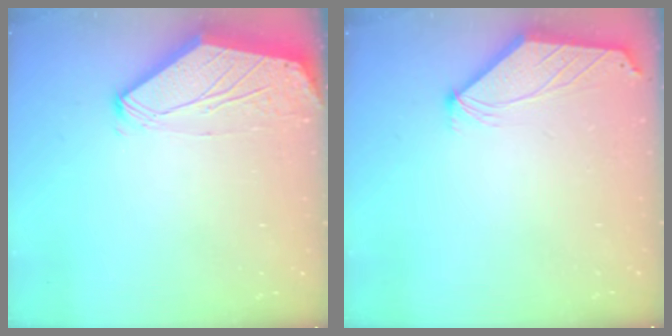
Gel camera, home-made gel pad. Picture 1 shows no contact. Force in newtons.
{"total": 1.0, "press": 0.9, "slide": 0.3}